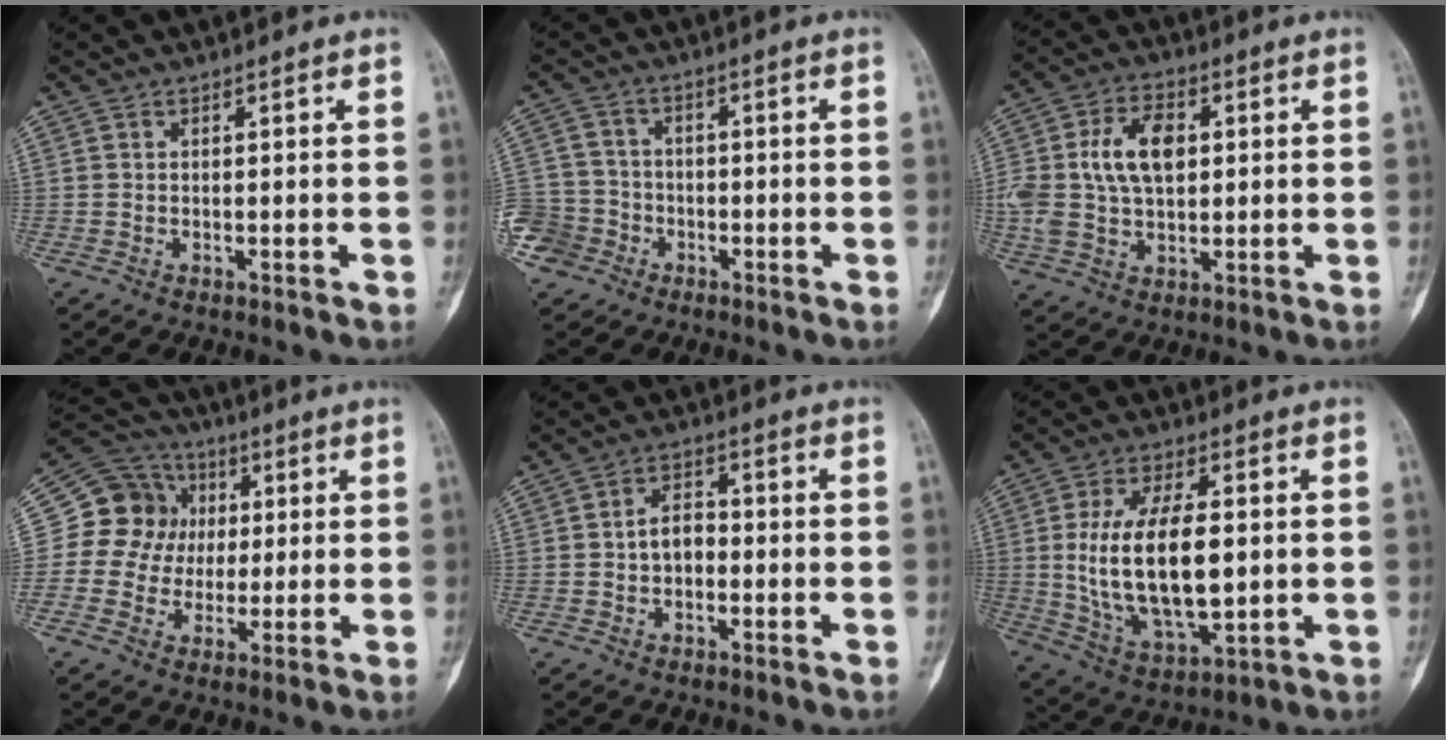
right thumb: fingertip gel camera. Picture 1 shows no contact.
{"total": 7.8, "force": [-3.9, 6.6, 0.9], "torque": [-0.007, 0.030, -0.071]}
{"total": 12.6, "force": [2.0, 8.0, 9.6], "torque": [-0.175, 0.009, 0.039]}
{"total": 12.7, "force": [1.5, 11.6, 4.9], "torque": [-0.051, 0.021, 0.018]}
{"total": 5.3, "force": [-0.7, 3.7, 3.8], "torque": [-0.052, 0.022, -0.019]}
{"total": 19.2, "force": [0.8, 9.5, 16.6], "torque": [-0.294, -0.006, 0.028]}